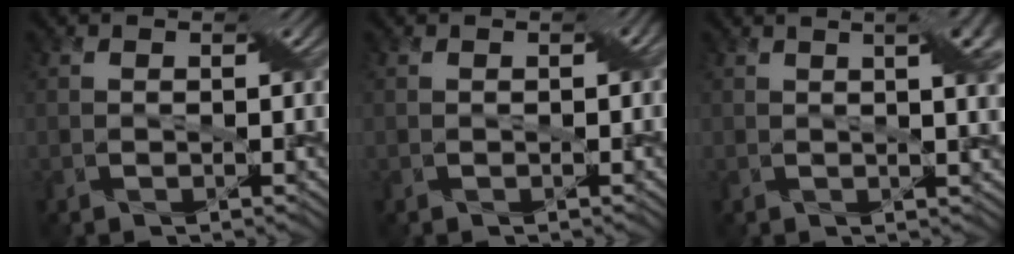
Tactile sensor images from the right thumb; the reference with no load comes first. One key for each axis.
{"total": 0.9, "fx": 0.0, "fy": 0.5, "fz": 0.7, "tx": -0.011, "ty": 0.004, "tz": 0.001}
{"total": 6.8, "fx": 2.3, "fy": 2.0, "fz": 6.1, "tx": -0.066, "ty": 0.021, "tz": 0.025}